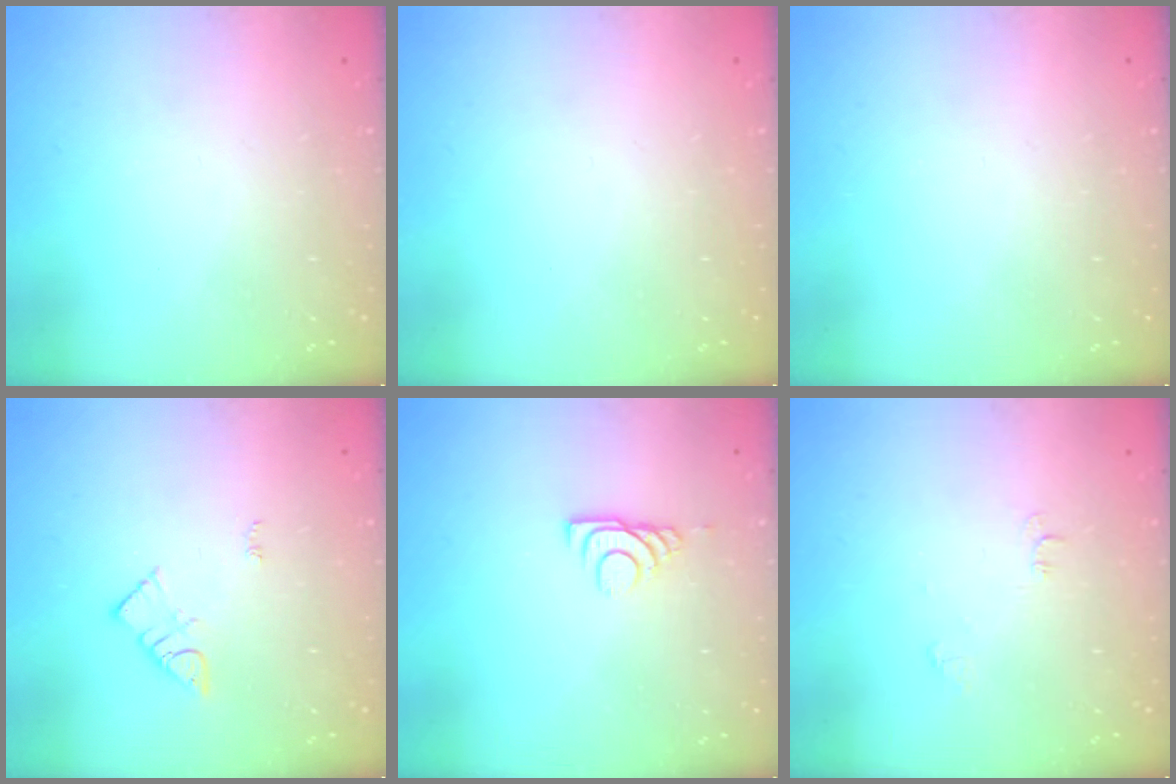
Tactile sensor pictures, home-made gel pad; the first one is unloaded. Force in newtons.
{"total": 0.0}
{"total": 0.0}
{"total": 3.5, "press": 3.5, "slide": 0.4}
{"total": 5.6, "press": 5.5, "slide": 0.8}
{"total": 4.3, "press": 4.2, "slide": 0.6}